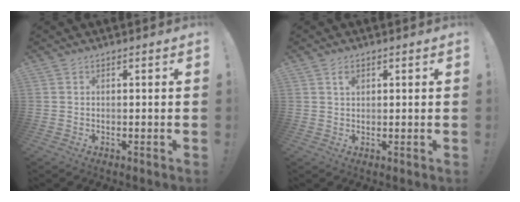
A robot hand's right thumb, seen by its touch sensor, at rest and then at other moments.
{"total": 1.8, "force": [0.9, 1.1, 1.1], "torque": [-0.009, -0.003, 0.014]}